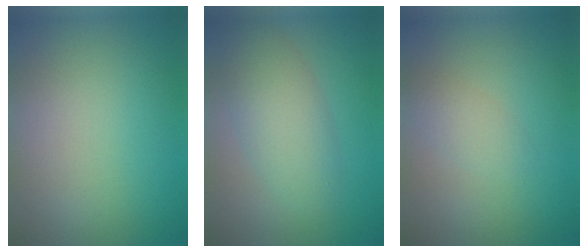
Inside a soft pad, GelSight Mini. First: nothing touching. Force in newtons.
{"total": 4.4, "press": 4.4, "slide": 0.1}
{"total": 1.5, "press": 1.5, "slide": 0.1}